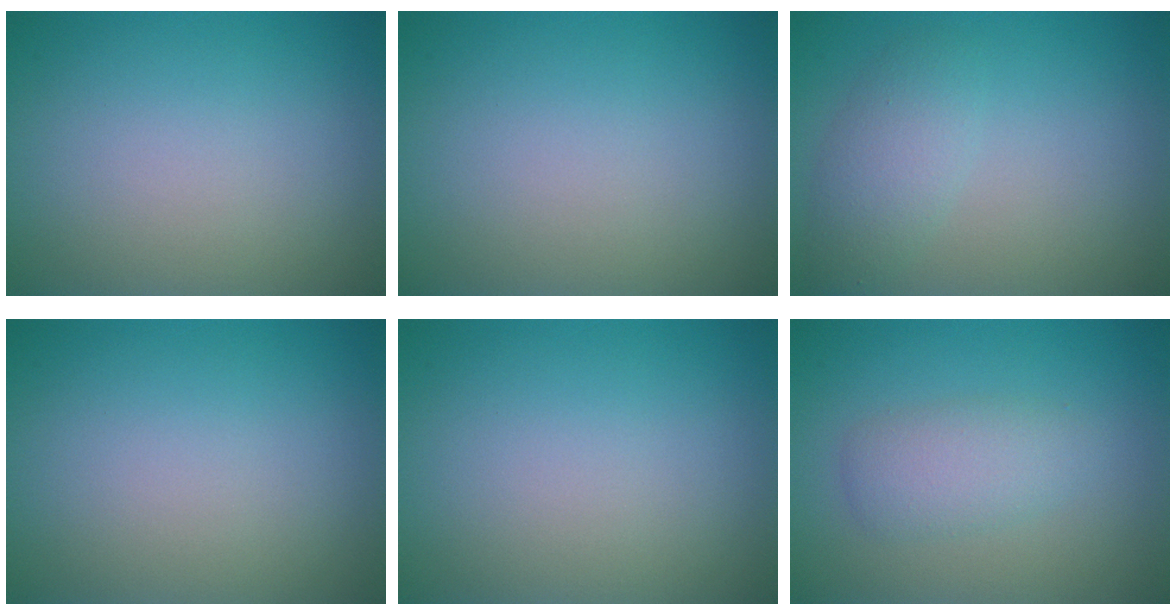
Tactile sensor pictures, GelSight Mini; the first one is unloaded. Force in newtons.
{"total": 0.0}
{"total": 2.6, "press": 2.6, "slide": 0.2}
{"total": 0.0}
{"total": 0.0}
{"total": 2.6, "press": 2.6, "slide": 0.1}